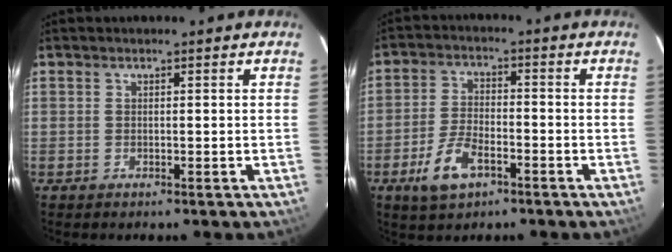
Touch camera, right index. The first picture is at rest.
{"total": 8.2, "force": [-4.3, 3.9, 5.7], "torque": [-0.133, -0.003, -0.077]}